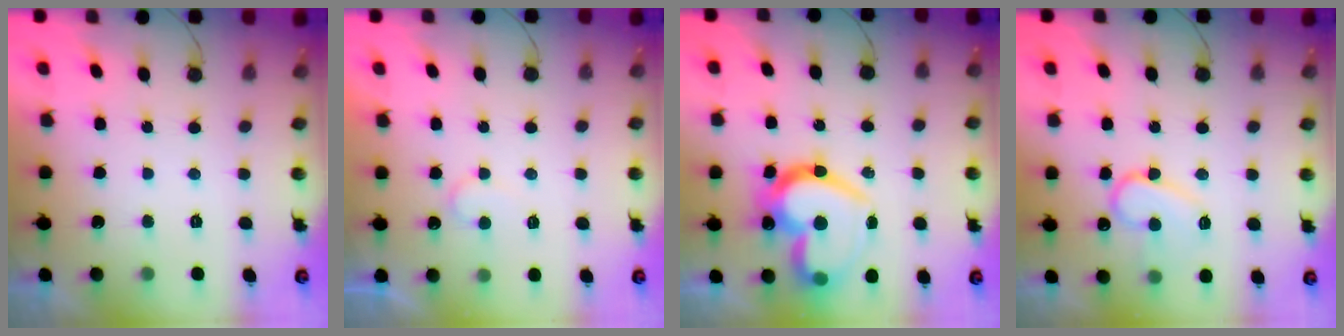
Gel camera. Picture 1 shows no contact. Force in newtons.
{"total": 7.0, "press": 6.9, "slide": 0.5}
{"total": 25.5, "press": 25.4, "slide": 2.3}
{"total": 12.0, "press": 12.0, "slide": 1.2}